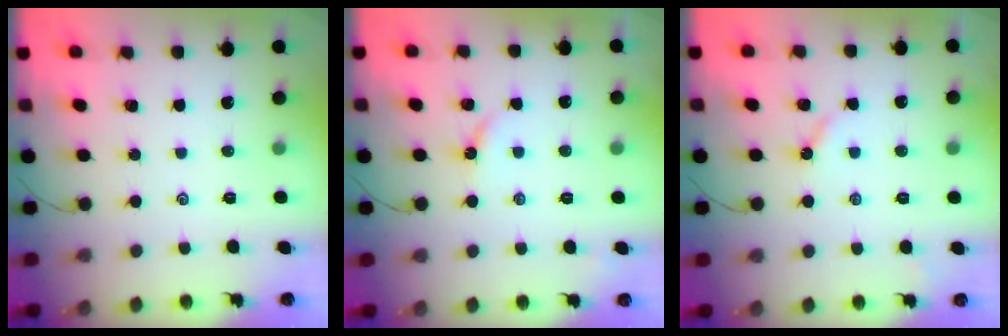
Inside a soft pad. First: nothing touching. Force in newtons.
{"total": 2.6, "press": 2.6, "slide": 0.4}
{"total": 2.6, "press": 2.6, "slide": 0.4}